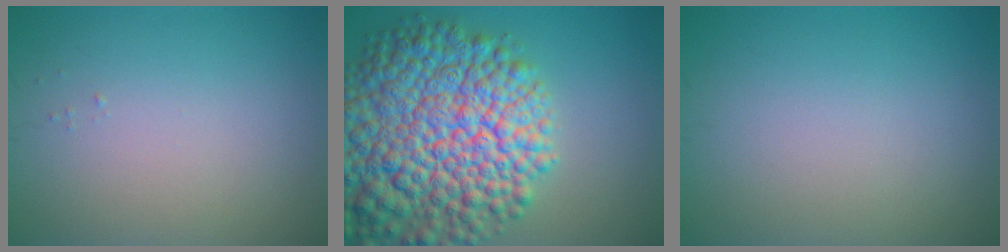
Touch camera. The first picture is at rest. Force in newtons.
{"total": 14.8, "press": 14.8, "slide": 0.7}
{"total": 0.0}